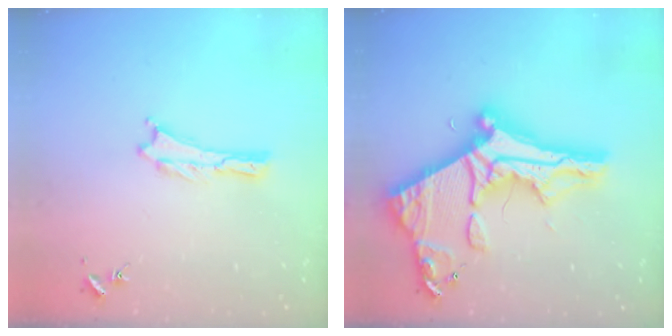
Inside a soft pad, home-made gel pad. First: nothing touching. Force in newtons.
{"total": 14.3, "press": 14.3, "slide": 1.2}